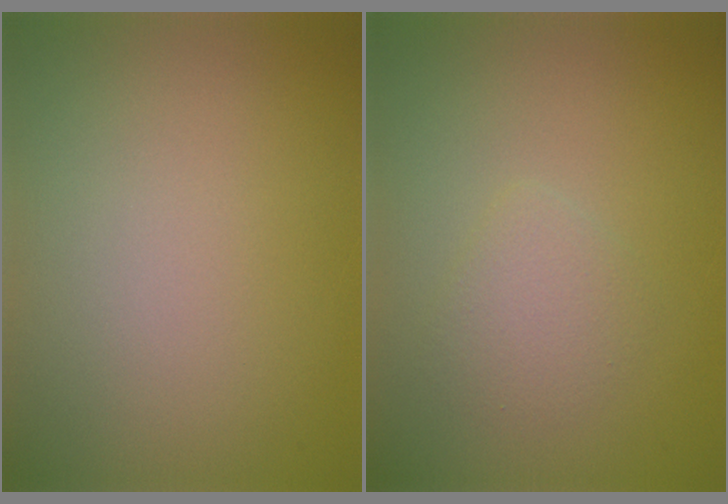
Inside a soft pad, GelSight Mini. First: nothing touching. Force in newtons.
{"total": 1.8, "press": 1.8, "slide": 0.1}